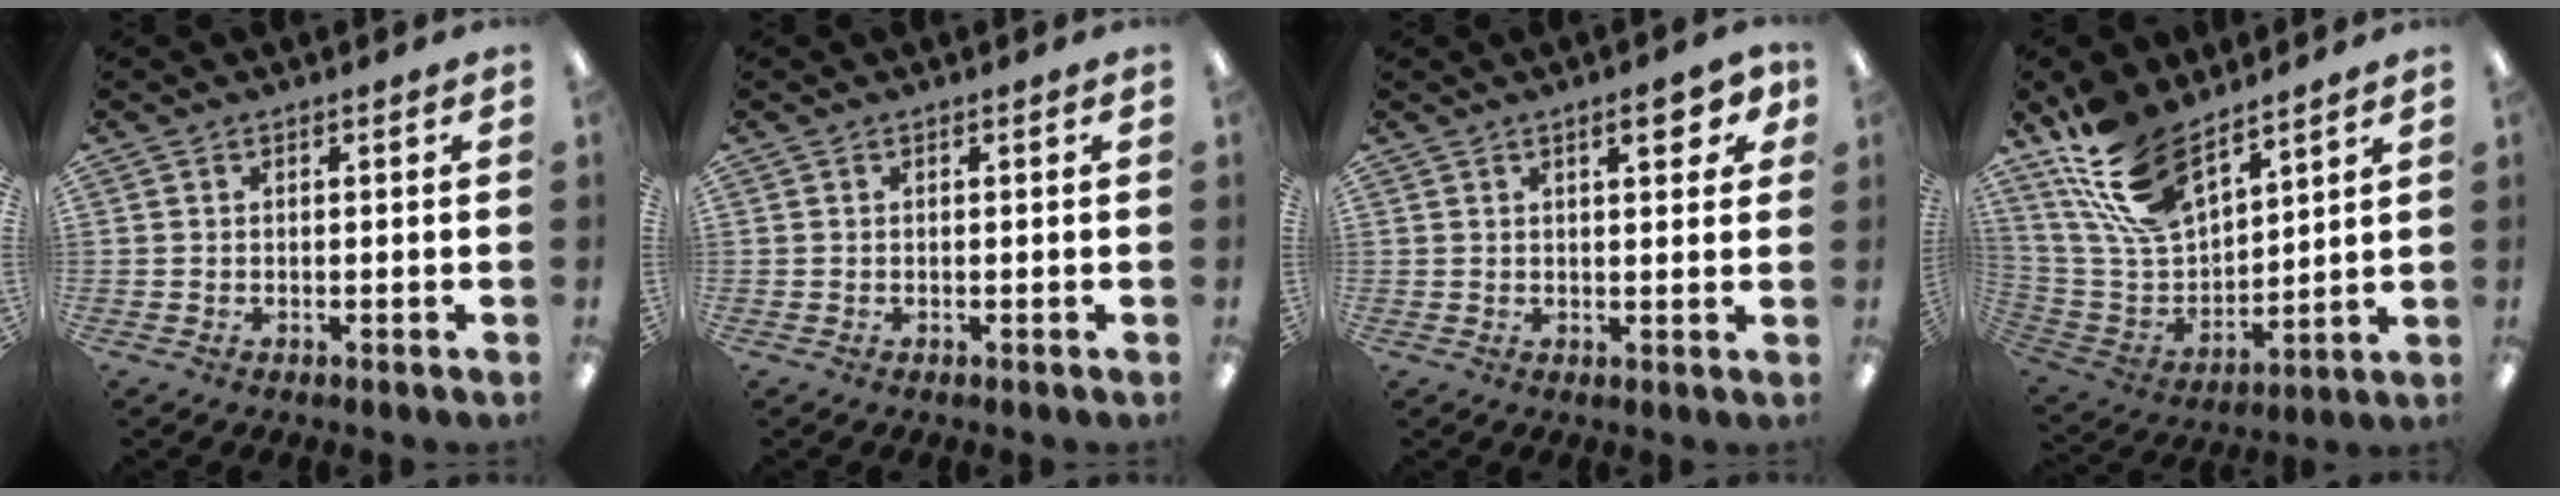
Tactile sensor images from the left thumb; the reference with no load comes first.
{"total": 0.0}
{"total": 6.6, "force": [3.3, 2.4, 5.2], "torque": [-0.059, -0.013, 0.047]}
{"total": 19.1, "force": [13.4, 8.9, 10.2], "torque": [-0.227, -0.060, 0.252]}